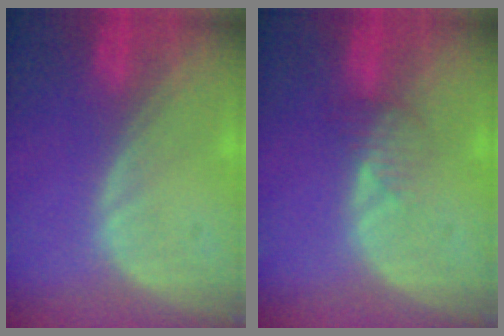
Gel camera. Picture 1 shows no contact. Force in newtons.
{"total": 2.1, "press": 2.1, "slide": 0.2}